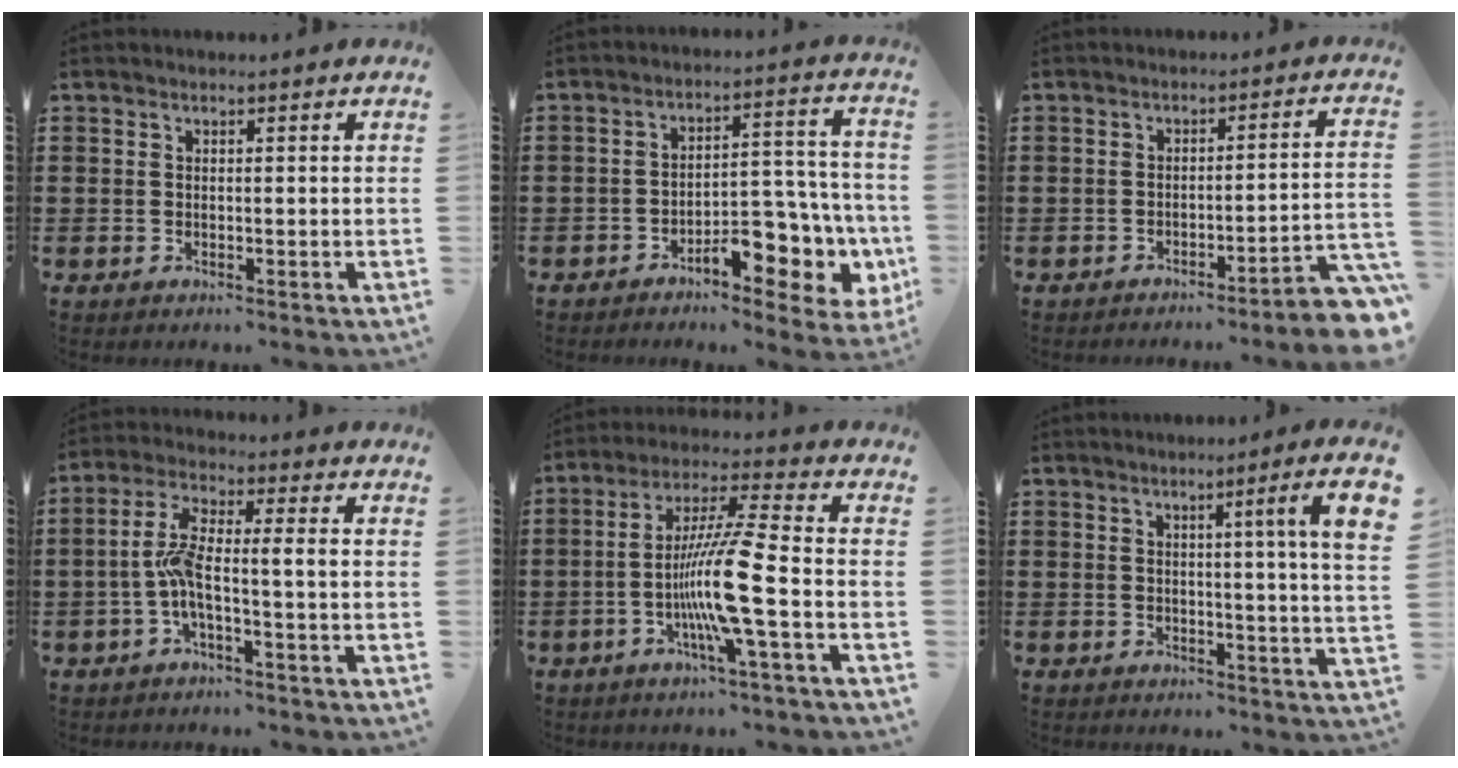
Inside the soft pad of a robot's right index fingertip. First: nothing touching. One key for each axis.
{"total": 8.3, "fx": -4.8, "fy": 3.8, "fz": 5.6, "tx": -0.062, "ty": -0.002, "tz": -0.088}
{"total": 3.8, "fx": -3.1, "fy": -0.4, "fz": 2.1, "tx": -0.039, "ty": -0.018, "tz": -0.065}
{"total": 6.8, "fx": -1.3, "fy": 1.1, "fz": 6.5, "tx": -0.137, "ty": -0.003, "tz": -0.032}
{"total": 11.5, "fx": -3.3, "fy": -0.4, "fz": 11.1, "tx": -0.224, "ty": -0.015, "tz": -0.072}
{"total": 6.5, "fx": 2.5, "fy": -0.9, "fz": 5.9, "tx": -0.100, "ty": -0.010, "tz": 0.035}